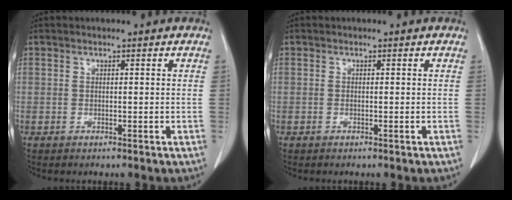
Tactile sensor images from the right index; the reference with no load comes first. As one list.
[{"total": 0.0}]